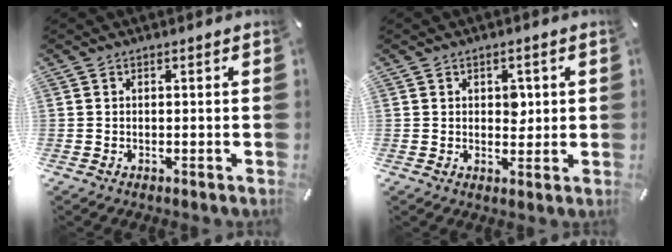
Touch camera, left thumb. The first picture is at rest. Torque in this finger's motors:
{"motor_torque": [0.49, 0.95, 0.17, -0.26, 0.10]}